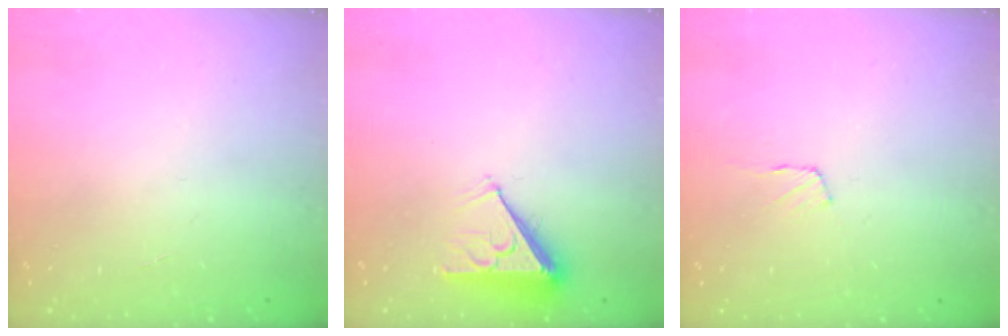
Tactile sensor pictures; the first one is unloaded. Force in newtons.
{"total": 6.0, "press": 6.0, "slide": 0.9}
{"total": 4.5, "press": 4.4, "slide": 0.4}